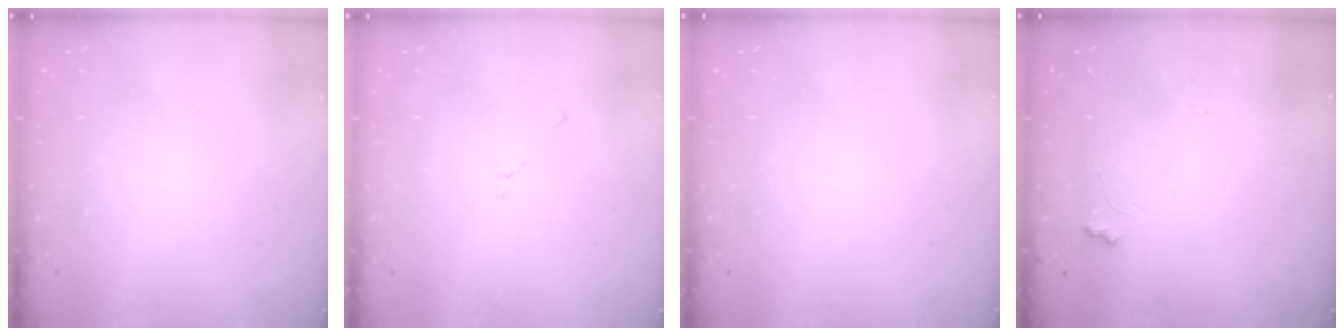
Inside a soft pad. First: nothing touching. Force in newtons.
{"total": 7.7, "press": 7.6, "slide": 0.7}
{"total": 0.0}
{"total": 4.1, "press": 4.0, "slide": 0.6}